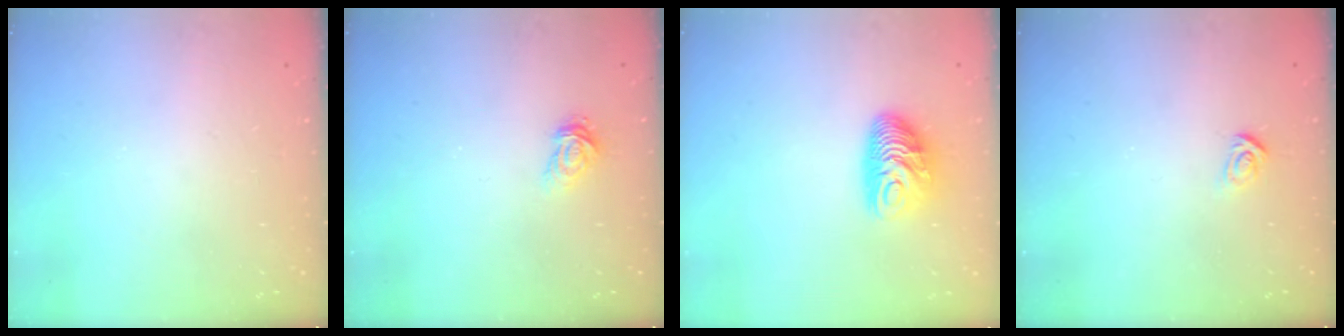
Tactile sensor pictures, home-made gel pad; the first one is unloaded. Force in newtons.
{"total": 3.2, "press": 3.1, "slide": 0.3}
{"total": 8.9, "press": 8.9, "slide": 0.3}
{"total": 3.0, "press": 2.9, "slide": 0.4}